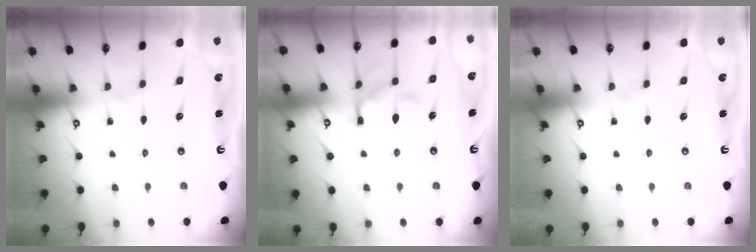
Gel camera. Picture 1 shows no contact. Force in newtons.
{"total": 12.9, "press": 12.8, "slide": 1.4}
{"total": 0.0}